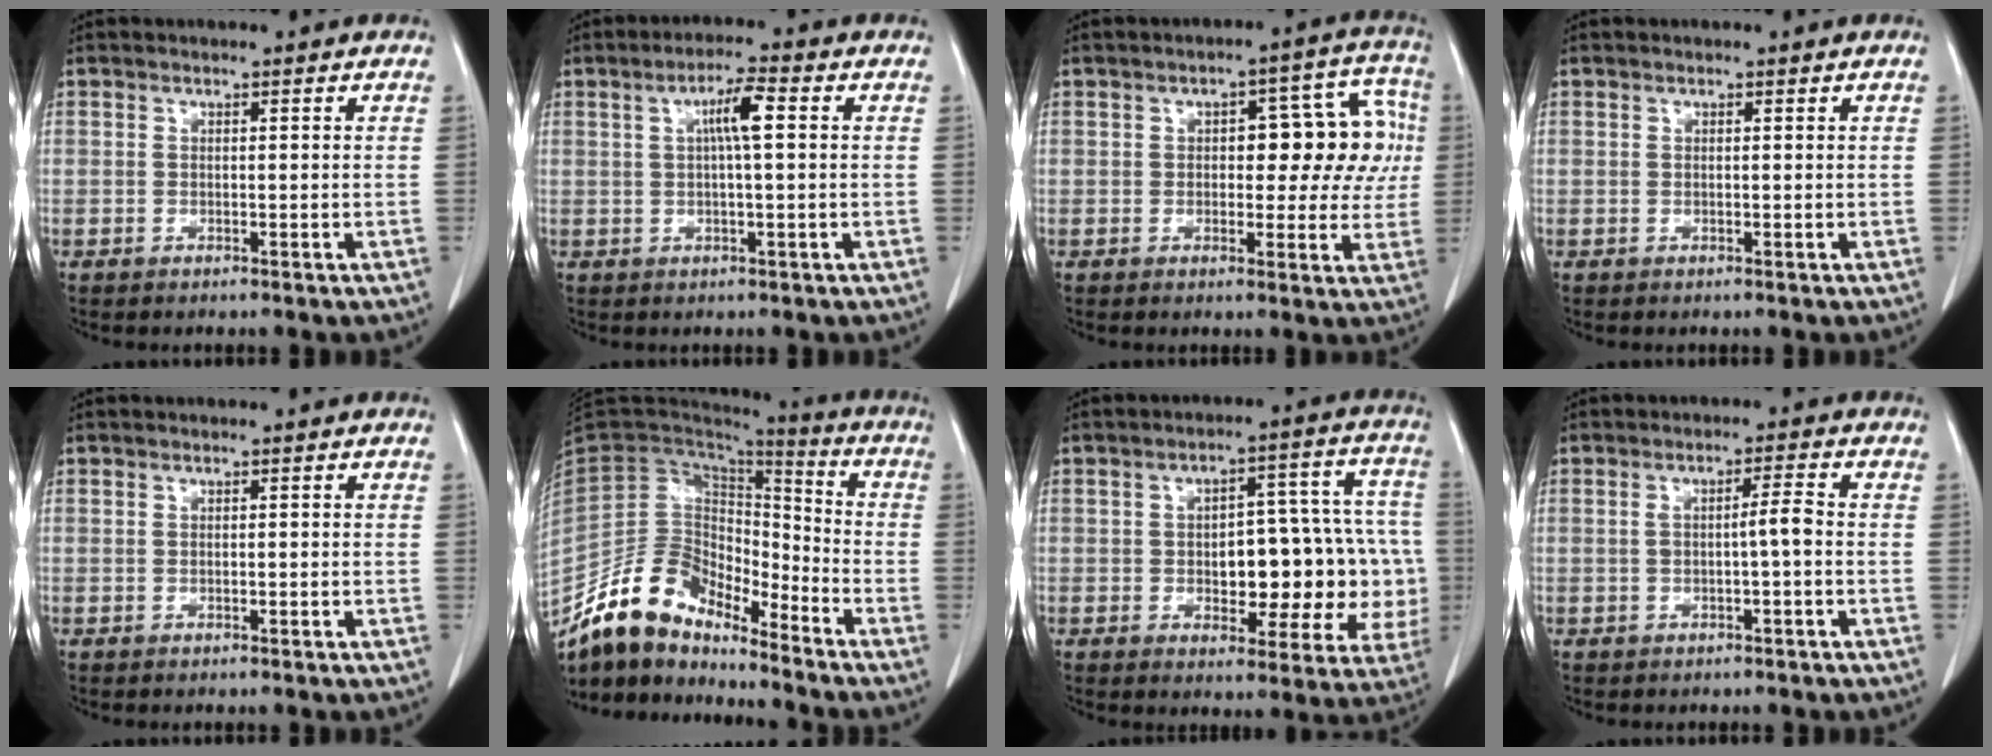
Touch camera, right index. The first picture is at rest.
{"total": 5.5, "force": [1.2, 0.9, 5.3], "torque": [-0.099, 0.013, 0.022]}
{"total": 14.0, "force": [1.5, 6.5, 12.3], "torque": [-0.161, 0.045, 0.026]}
{"total": 0.0}
{"total": 0.0}
{"total": 15.5, "force": [-13.0, 6.1, 5.9], "torque": [-0.106, 0.041, -0.243]}
{"total": 18.5, "force": [-1.9, 8.4, 16.3], "torque": [-0.185, 0.046, -0.001]}
{"total": 3.4, "force": [-0.4, 0.4, 3.4], "torque": [-0.064, 0.010, -0.003]}